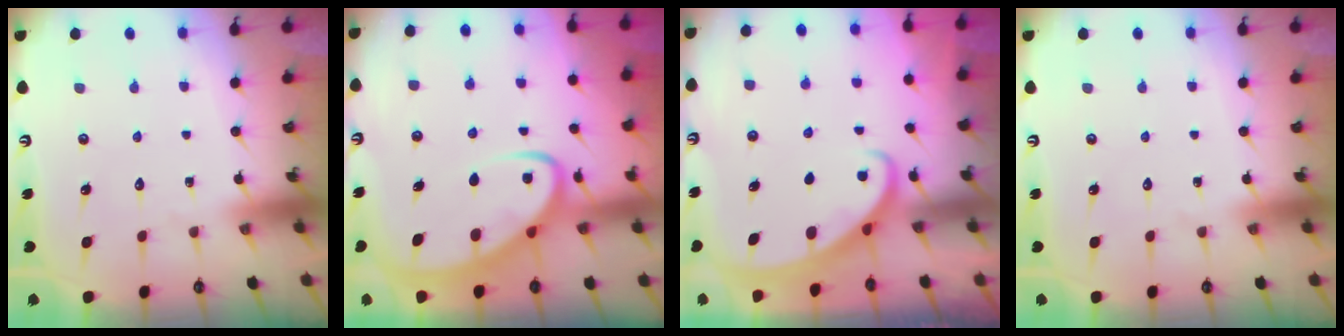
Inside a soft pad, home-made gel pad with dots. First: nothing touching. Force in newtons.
{"total": 7.4, "press": 7.4, "slide": 0.9}
{"total": 2.2, "press": 2.2, "slide": 0.3}
{"total": 0.0}